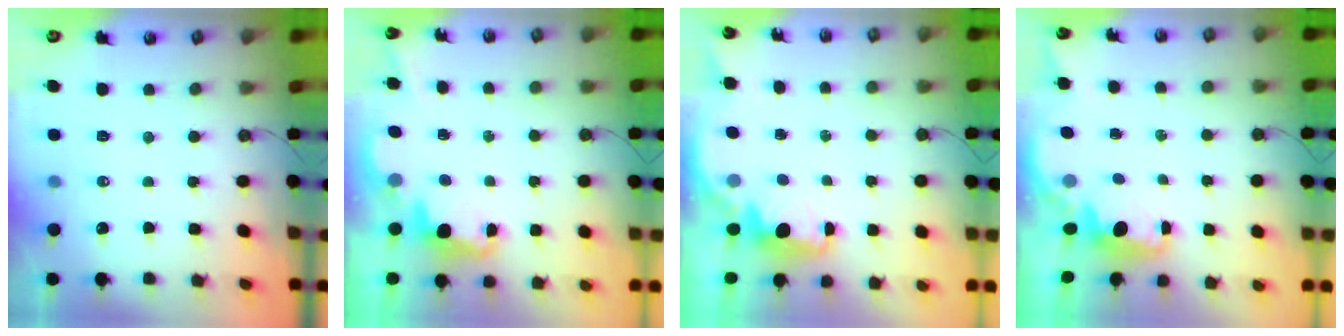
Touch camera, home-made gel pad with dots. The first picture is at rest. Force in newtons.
{"total": 2.3, "press": 2.3, "slide": 0.5}
{"total": 2.4, "press": 2.3, "slide": 0.8}
{"total": 1.4, "press": 1.2, "slide": 0.6}